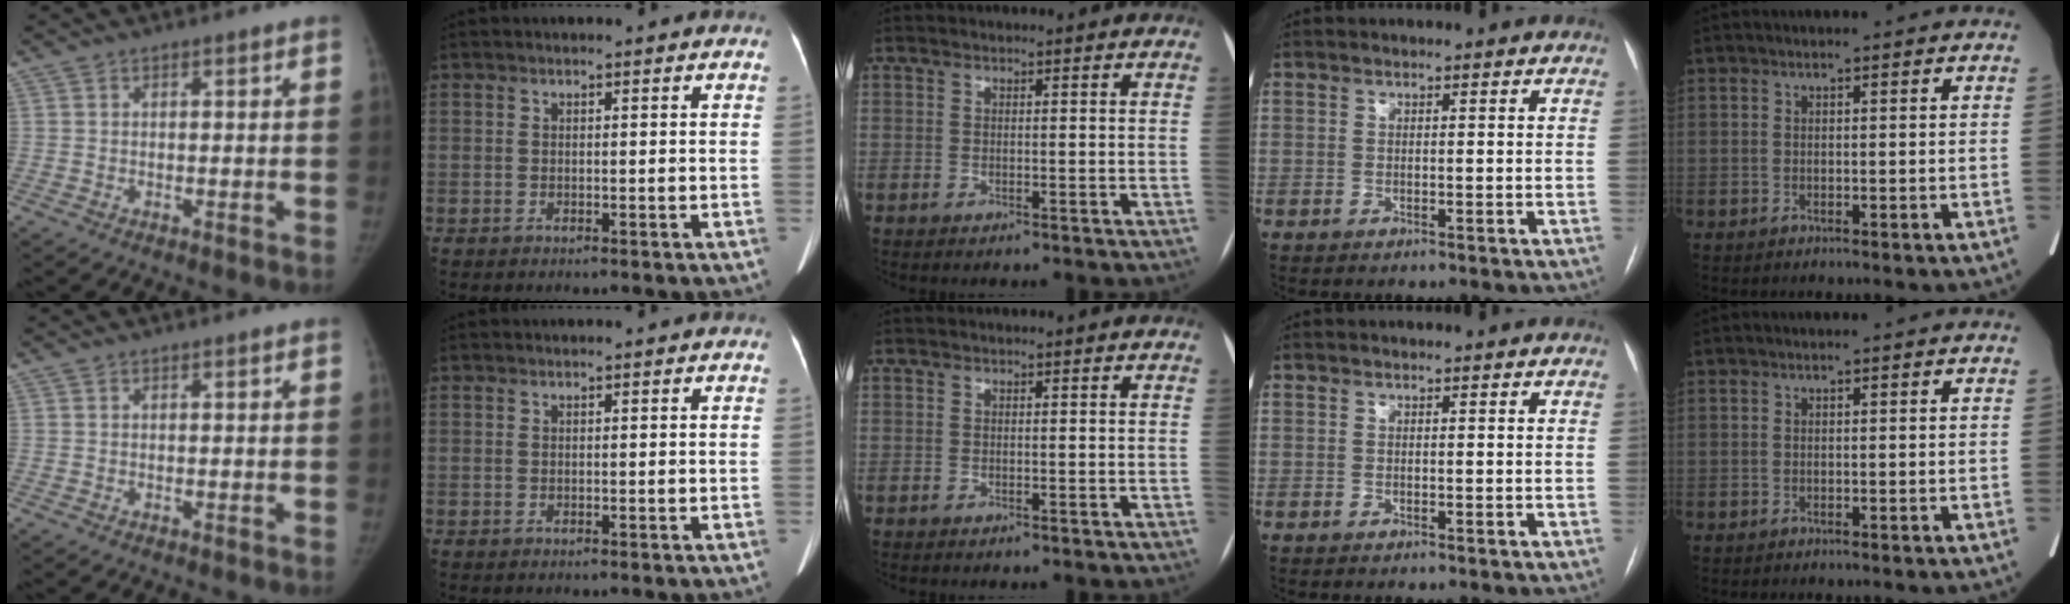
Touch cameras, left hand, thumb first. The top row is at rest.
{}